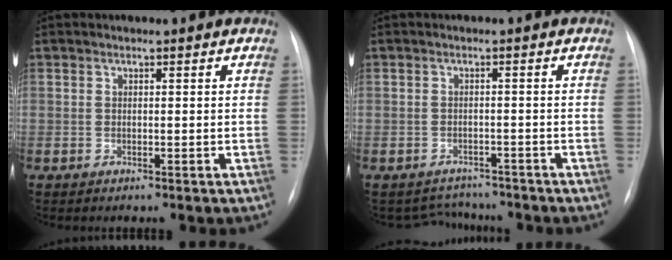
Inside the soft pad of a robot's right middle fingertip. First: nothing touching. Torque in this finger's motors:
{"motor_torque": [-0.50, -0.34, -0.28, -0.05]}